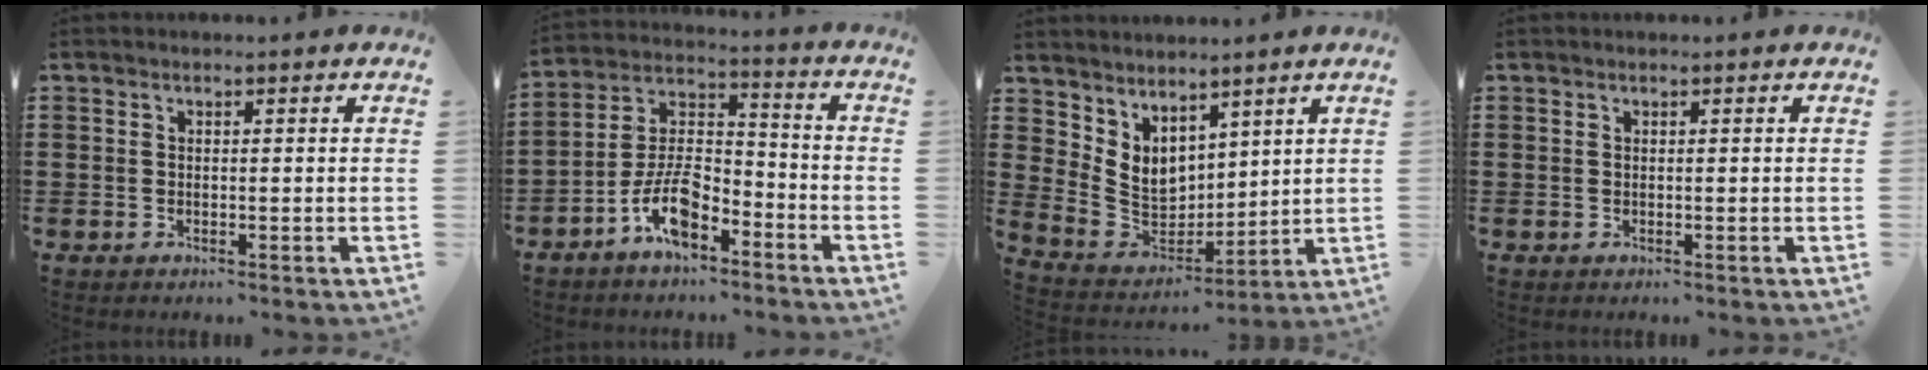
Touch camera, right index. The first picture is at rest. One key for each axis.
{"total": 9.3, "fx": -6.1, "fy": 4.0, "fz": 5.8, "tx": -0.135, "ty": 0.006, "tz": -0.121}
{"total": 5.9, "fx": 3.2, "fy": 4.5, "fz": 2.0, "tx": -0.076, "ty": -0.023, "tz": 0.064}
{"total": 0.0}